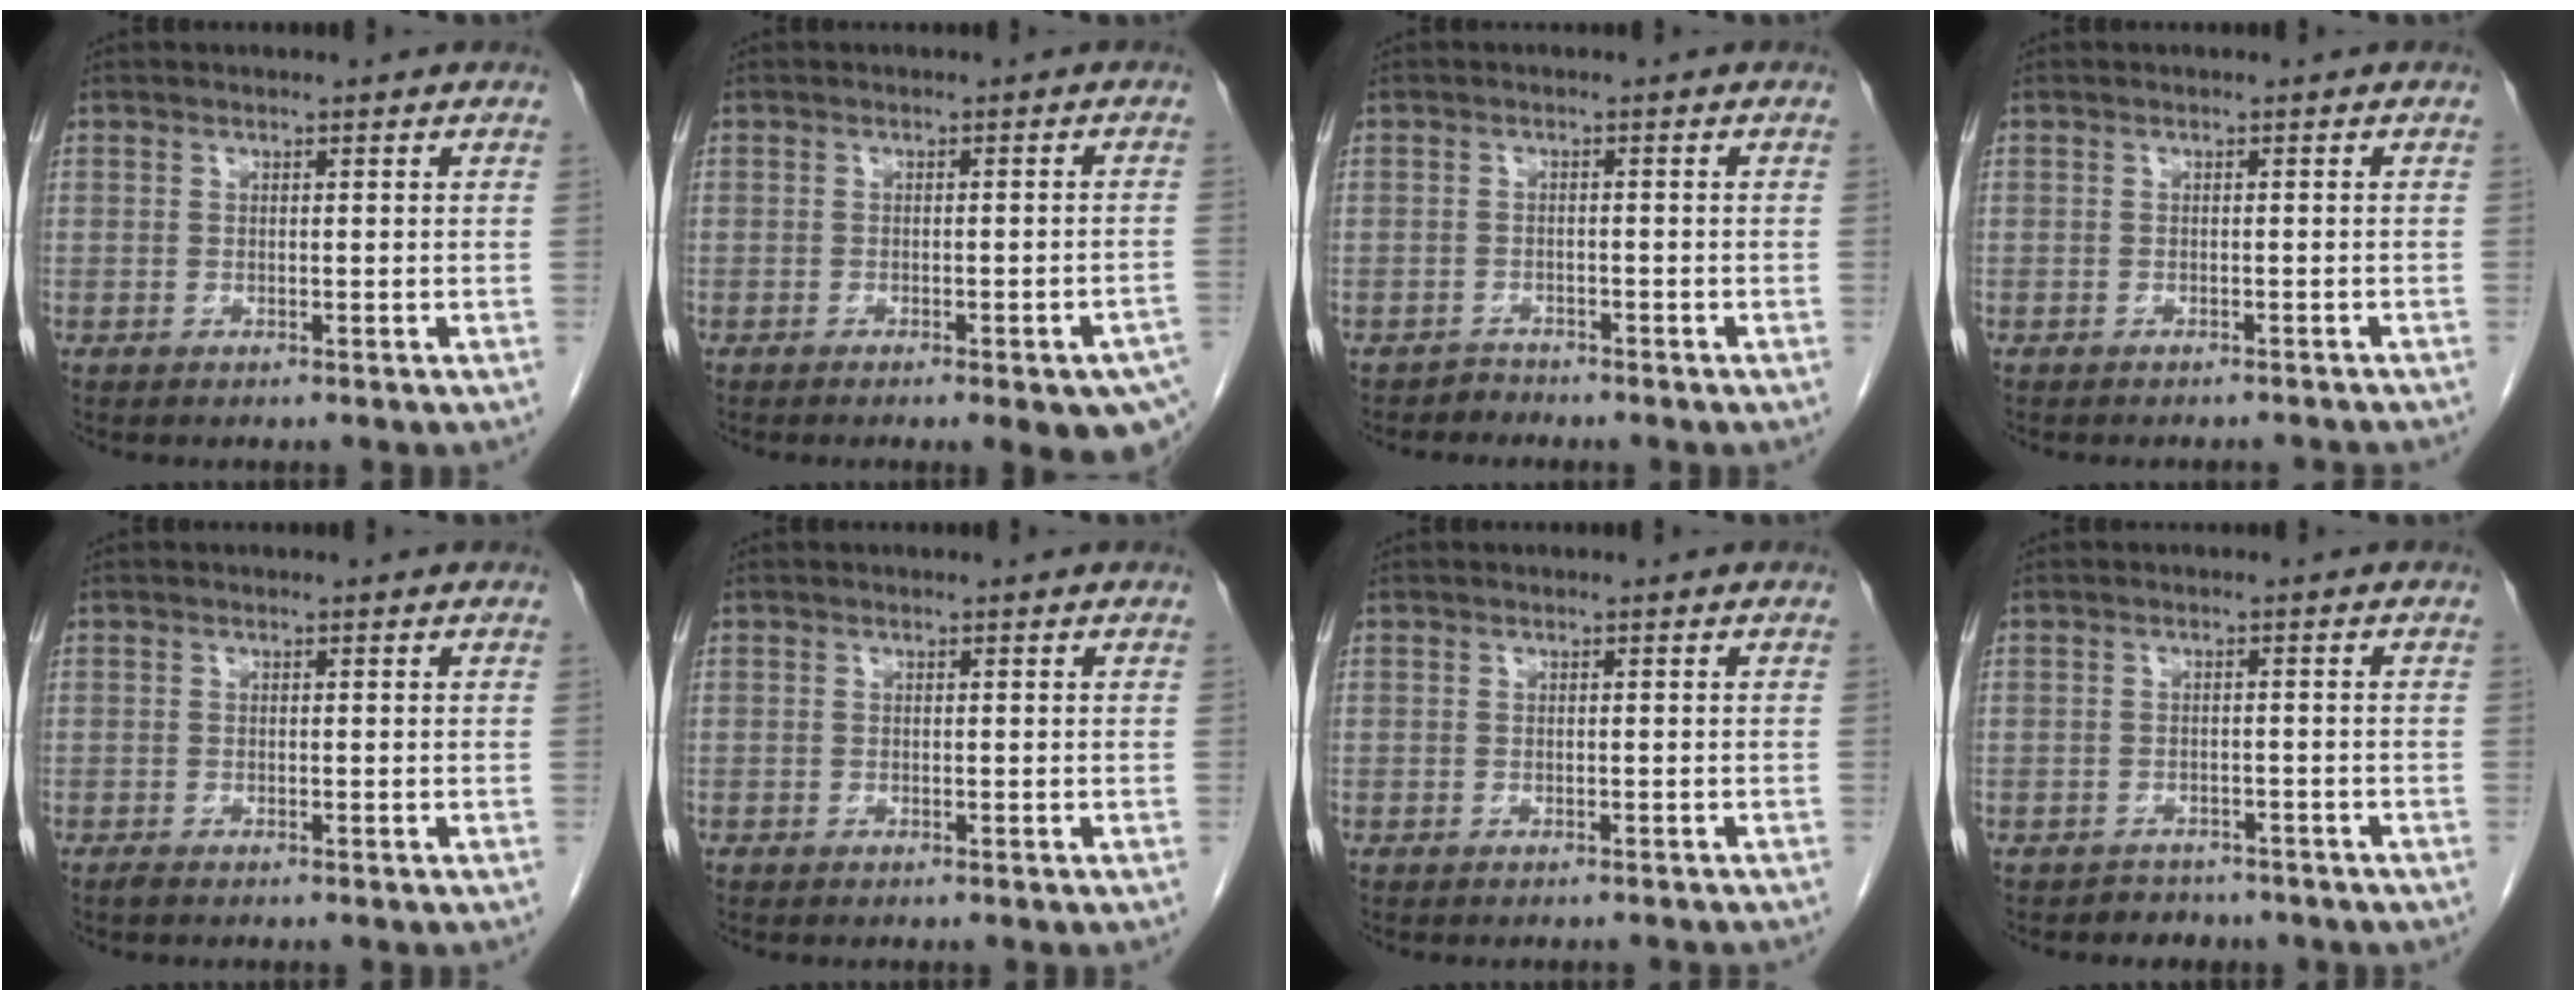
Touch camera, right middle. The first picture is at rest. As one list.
[{"total": 8.8, "force": [-5.9, 1.4, 6.4], "torque": [-0.050, 0.001, -0.069]}, {"total": 1.4, "force": [-1.2, 0.3, -0.6], "torque": [0.013, -0.002, -0.023]}, {"total": 3.7, "force": [-3.6, 0.7, 0.8], "torque": [-0.011, -0.008, -0.041]}, {"total": 0.5, "force": [-0.5, 0.1, 0.2], "torque": [-0.009, -0.002, -0.010]}, {"total": 0.0}, {"total": 1.9, "force": [-1.8, 0.3, 0.4], "torque": [-0.010, -0.003, -0.022]}, {"total": 4.2, "force": [-3.5, 2.3, 0.1], "torque": [-0.006, 0.011, -0.040]}]